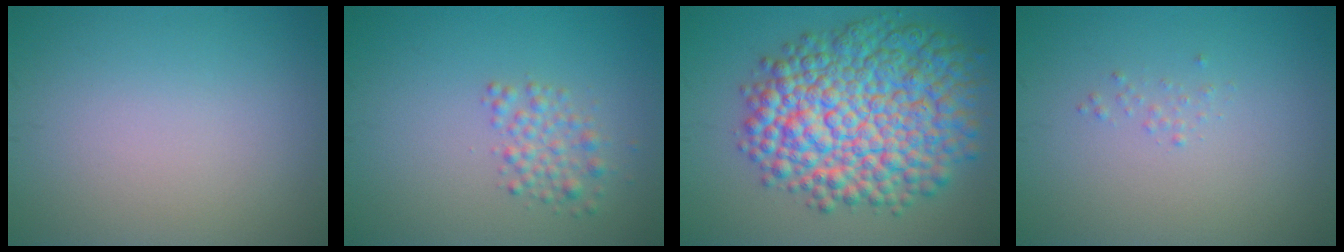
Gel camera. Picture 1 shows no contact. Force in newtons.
{"total": 2.2, "press": 2.2, "slide": 0.1}
{"total": 12.9, "press": 12.8, "slide": 0.3}
{"total": 0.5, "press": 0.5, "slide": 0.0}